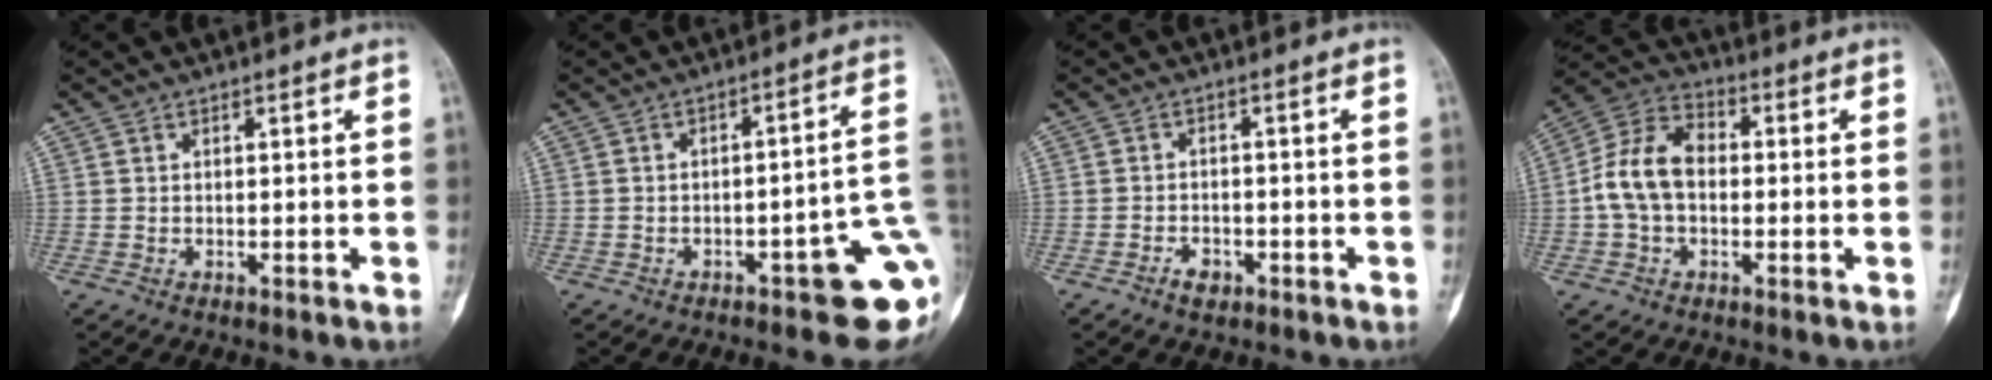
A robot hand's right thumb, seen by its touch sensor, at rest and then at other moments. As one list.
[{"total": 13.1, "force": [-4.8, 4.2, 11.4], "torque": [-0.093, 0.041, -0.055]}, {"total": 3.1, "force": [-2.0, 1.9, 1.4], "torque": [-0.012, 0.014, -0.031]}, {"total": 11.2, "force": [-0.7, 7.7, 8.0], "torque": [-0.141, 0.035, -0.025]}]